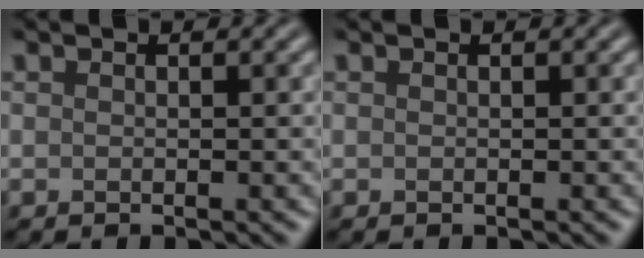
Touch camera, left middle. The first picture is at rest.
{"total": 0.0}